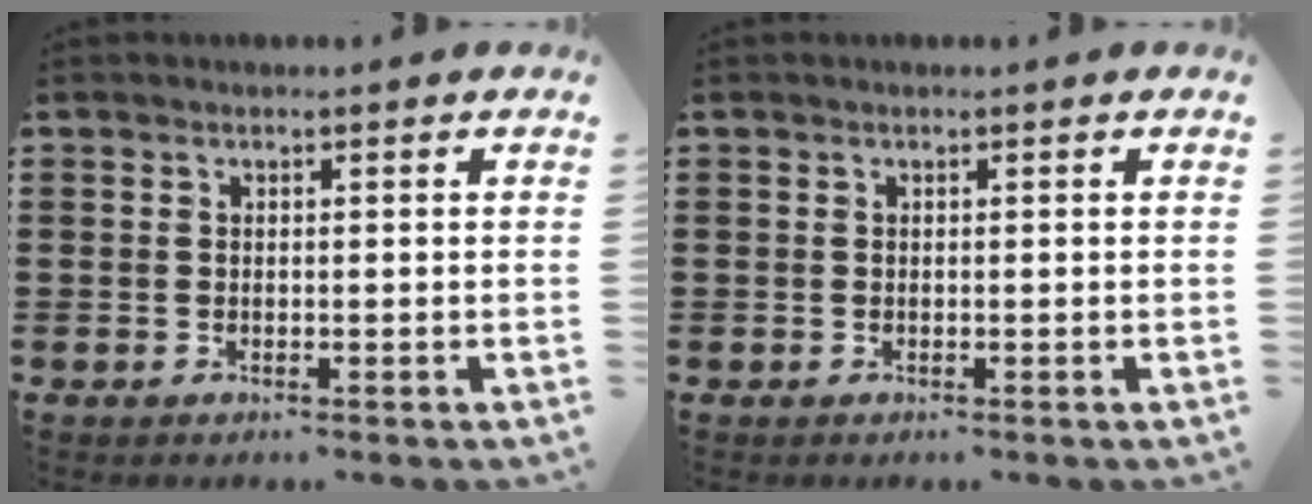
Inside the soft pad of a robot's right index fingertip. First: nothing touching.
{"total": 0.0}